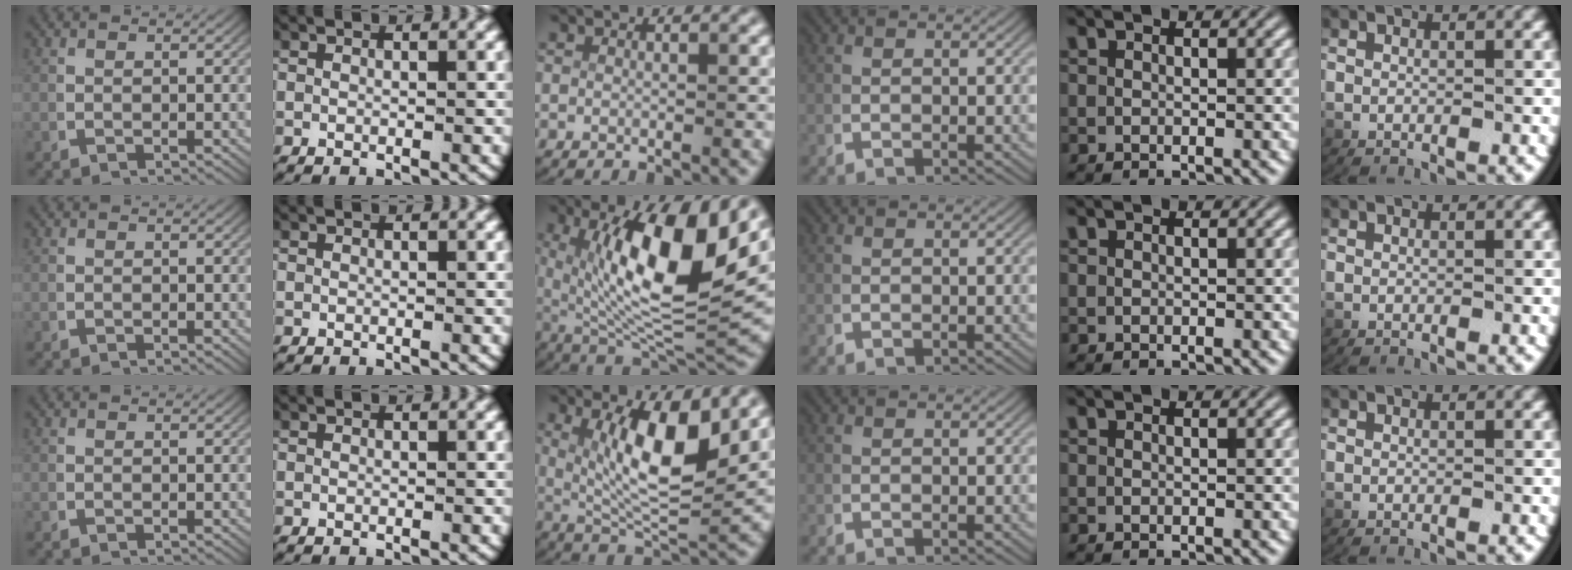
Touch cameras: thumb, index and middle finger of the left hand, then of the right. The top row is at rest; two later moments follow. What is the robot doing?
{"motion": "lift_and_place", "object": "plastic wrap"}